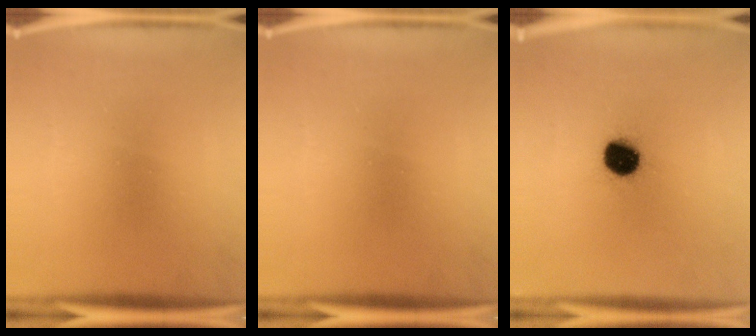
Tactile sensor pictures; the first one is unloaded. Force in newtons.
{"total": 0.0}
{"total": 9.6}